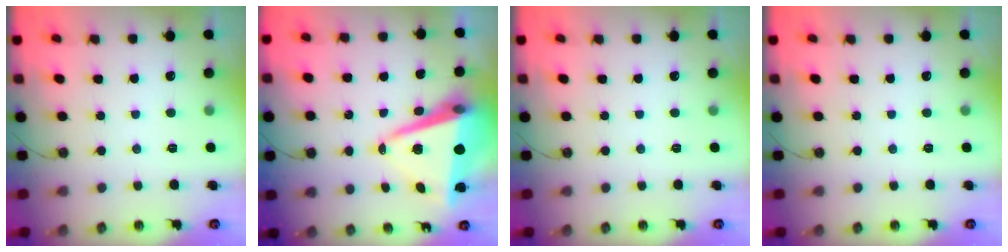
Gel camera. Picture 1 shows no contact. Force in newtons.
{"total": 12.8, "press": 12.4, "slide": 3.2}
{"total": 0.0}
{"total": 0.0}